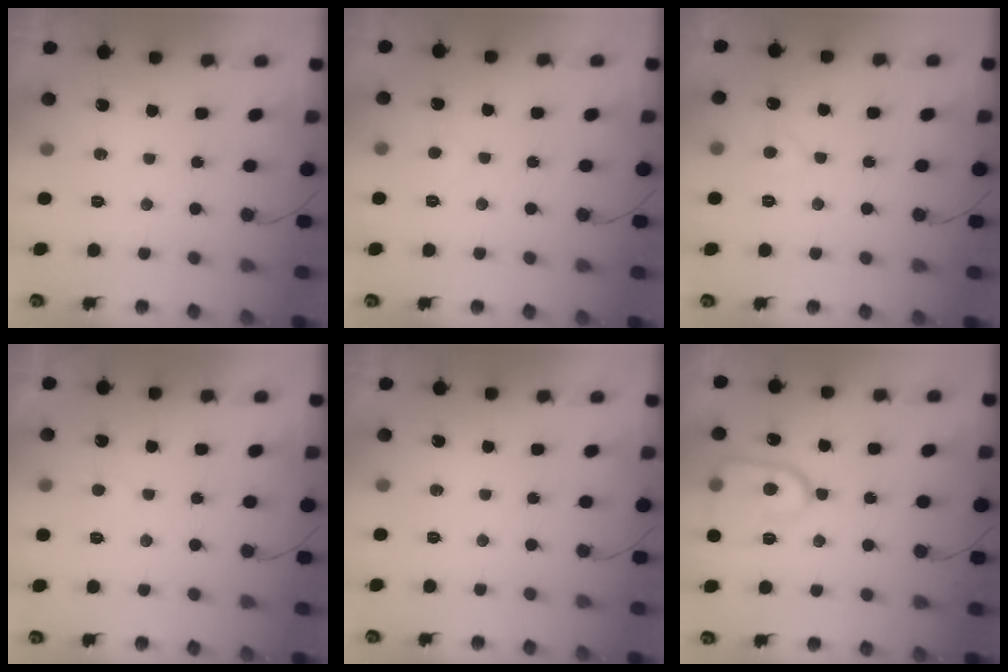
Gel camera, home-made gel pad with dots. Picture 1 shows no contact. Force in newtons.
{"total": 2.8, "press": 2.7, "slide": 0.4}
{"total": 3.8, "press": 3.7, "slide": 0.5}
{"total": 2.6, "press": 2.6, "slide": 0.4}
{"total": 0.0}
{"total": 13.2, "press": 13.2, "slide": 1.1}